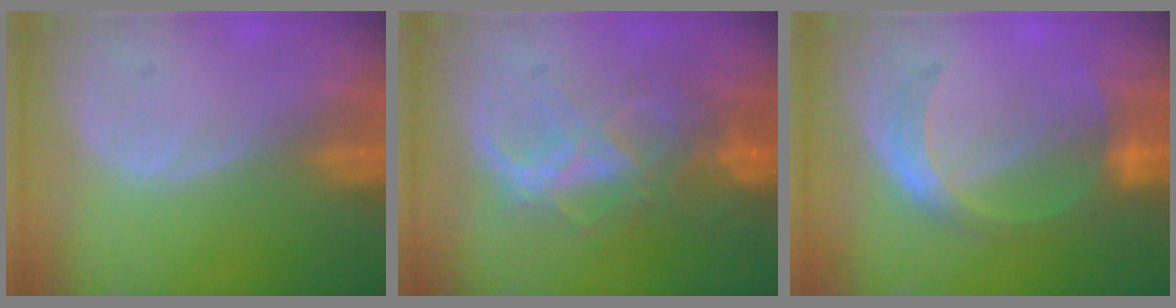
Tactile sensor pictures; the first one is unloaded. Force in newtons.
{"total": 8.9, "press": 7.5, "slide": 4.8}
{"total": 5.6, "press": 5.3, "slide": 1.9}